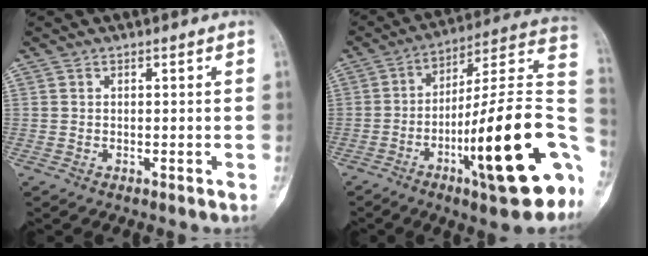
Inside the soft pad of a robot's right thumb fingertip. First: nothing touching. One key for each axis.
{"total": 25.4, "fx": -8.3, "fy": 5.4, "fz": 23.4, "tx": -0.296, "ty": 0.036, "tz": -0.120}